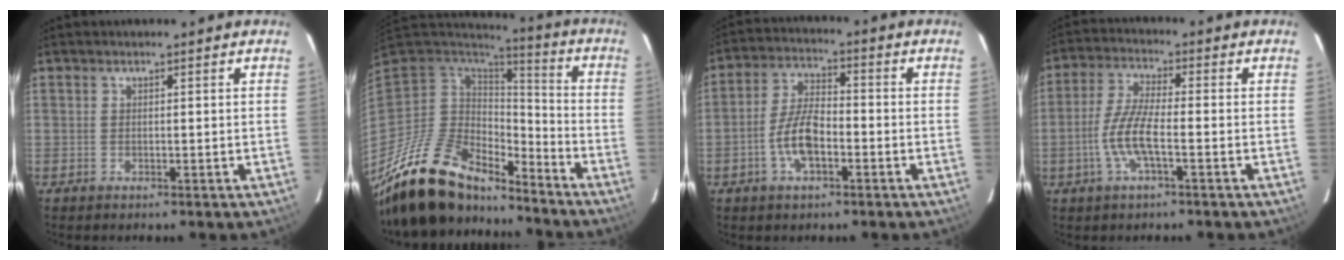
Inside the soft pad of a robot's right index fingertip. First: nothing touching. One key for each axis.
{"total": 20.5, "fx": -17.1, "fy": 7.2, "fz": 8.8, "tx": -0.179, "ty": -0.020, "tz": -0.299}
{"total": 8.0, "fx": -3.0, "fy": 3.3, "fz": 6.6, "tx": -0.136, "ty": 0.009, "tz": -0.054}
{"total": 10.5, "fx": -3.2, "fy": 2.1, "fz": 9.7, "tx": -0.212, "ty": -0.001, "tz": -0.065}